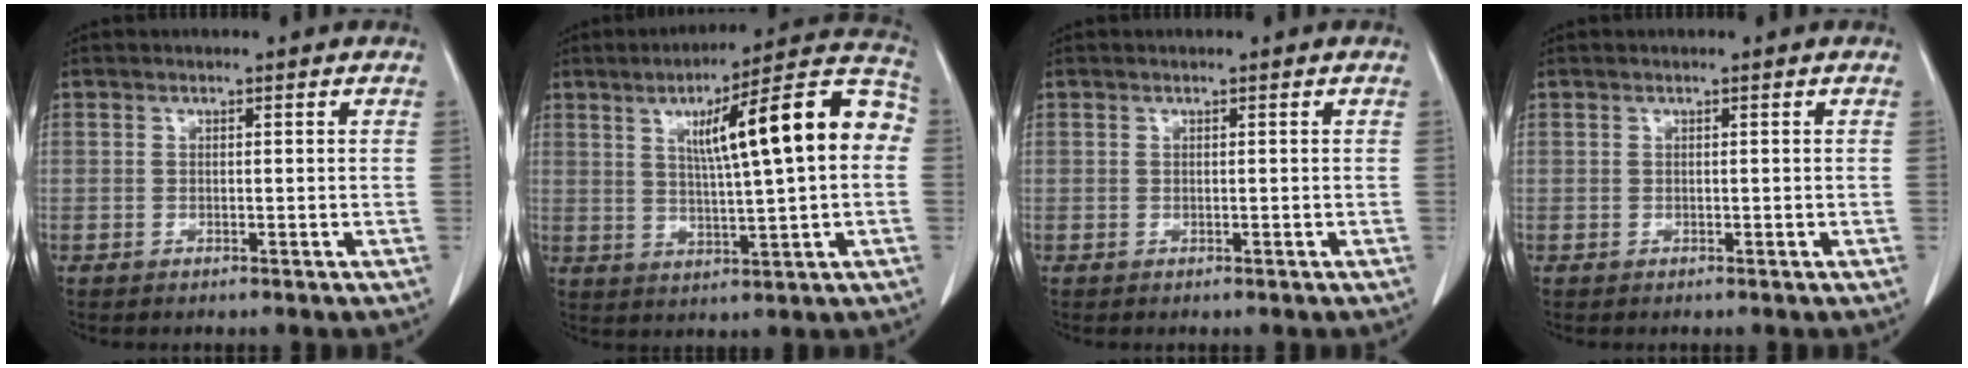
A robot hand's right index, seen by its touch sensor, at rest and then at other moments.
{"total": 16.5, "force": [3.0, 2.0, 16.1], "torque": [-0.224, 0.036, 0.039]}
{"total": 0.0}
{"total": 0.0}